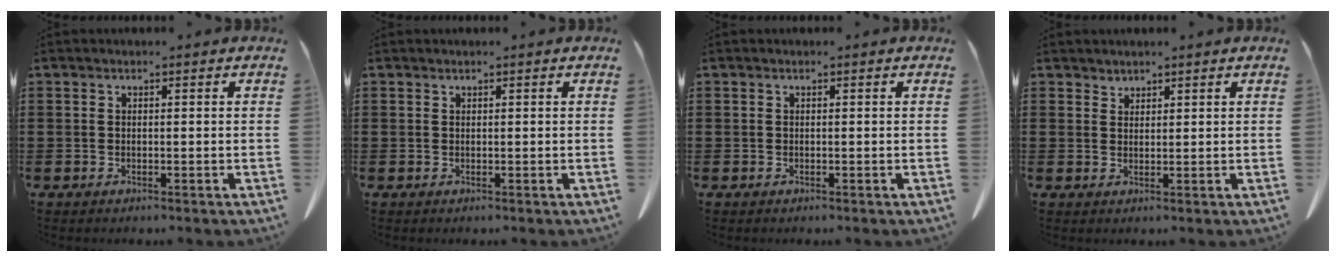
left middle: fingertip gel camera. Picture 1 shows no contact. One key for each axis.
{"total": 0.0}
{"total": 0.0}
{"total": 1.5, "fx": 1.4, "fy": 0.5, "fz": -0.1, "tx": -0.002, "ty": -0.001, "tz": 0.029}